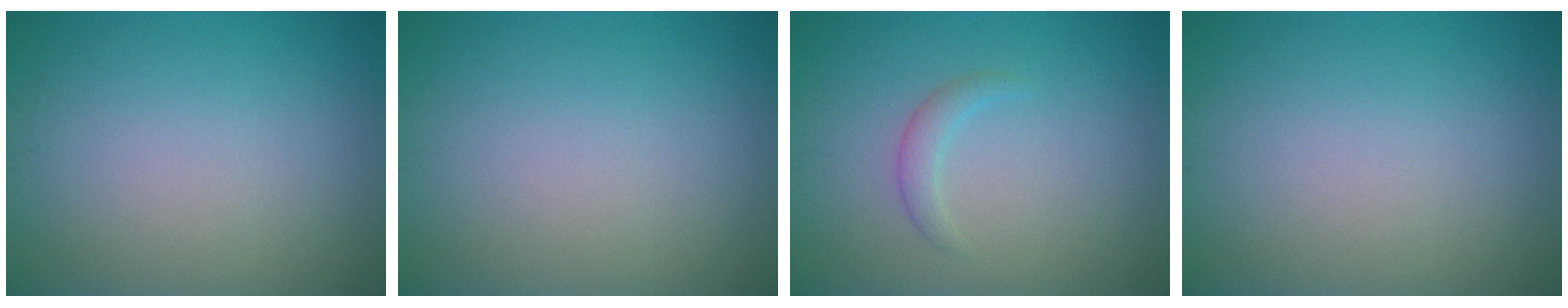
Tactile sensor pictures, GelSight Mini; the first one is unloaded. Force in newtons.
{"total": 0.0}
{"total": 1.4, "press": 1.4, "slide": 0.1}
{"total": 0.0}